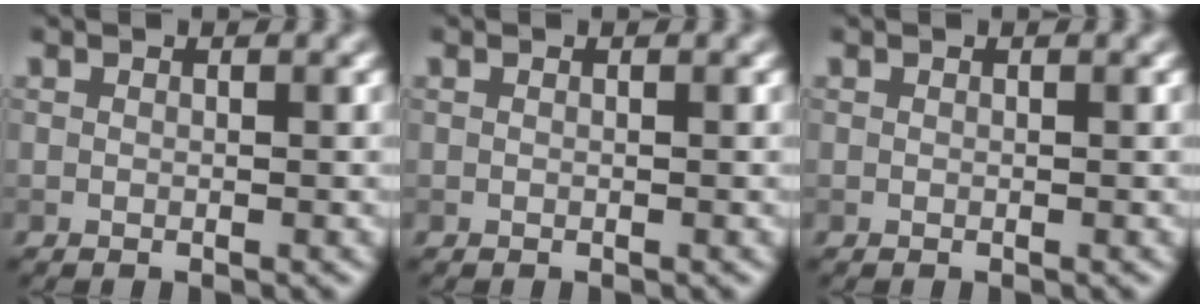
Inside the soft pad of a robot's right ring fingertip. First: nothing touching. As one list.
[{"total": 0.0}, {"total": 0.0}]